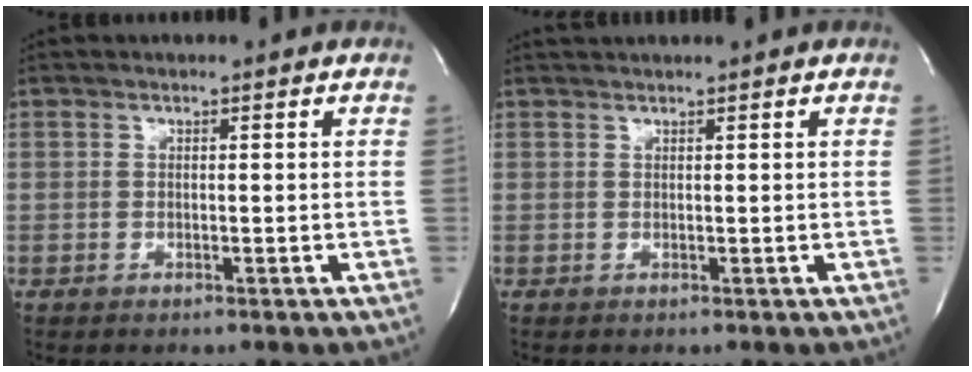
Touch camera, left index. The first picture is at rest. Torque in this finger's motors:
{"motor_torque": [-0.05, -0.14, 0.00, 0.03]}